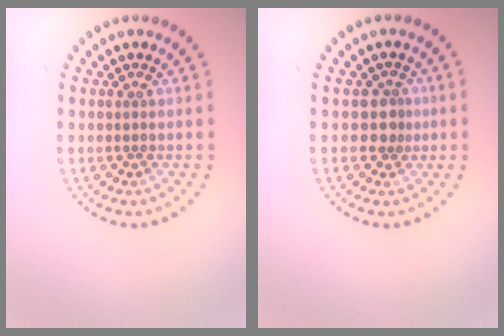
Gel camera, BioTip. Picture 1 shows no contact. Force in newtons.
{"total": 1.5, "press": 1.2, "slide": 1.0}